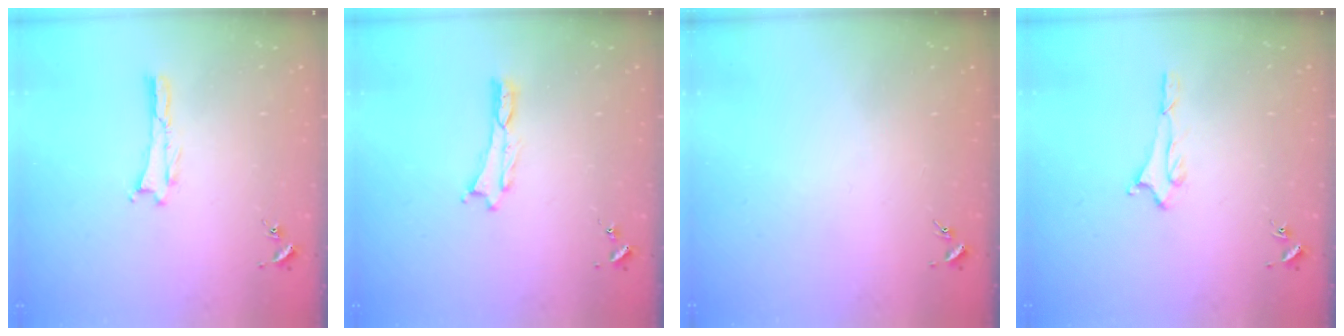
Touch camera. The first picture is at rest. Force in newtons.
{"total": 0.0}
{"total": 0.0}
{"total": 1.6, "press": 1.6, "slide": 0.2}